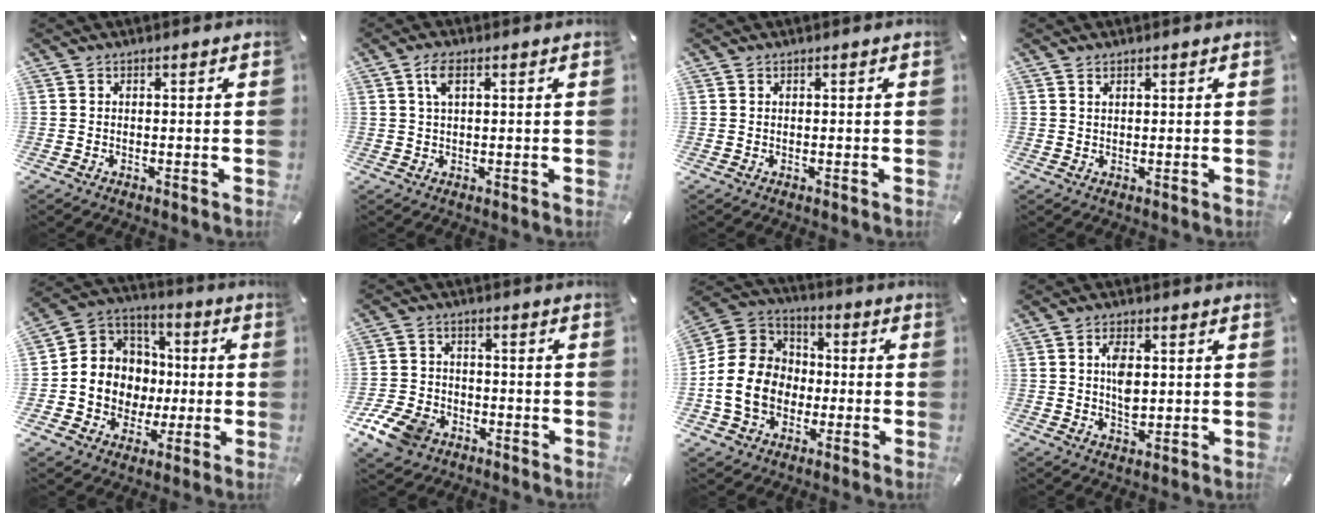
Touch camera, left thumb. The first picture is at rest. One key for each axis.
{"total": 3.9, "fx": 1.5, "fy": 1.5, "fz": 3.2, "tx": -0.069, "ty": 0.007, "tz": 0.024}
{"total": 0.0}
{"total": 1.1, "fx": 0.7, "fy": 0.6, "fz": 0.7, "tx": -0.014, "ty": 0.000, "tz": 0.014}
{"total": 11.5, "fx": -1.6, "fy": 11.4, "fz": 1.2, "tx": -0.022, "ty": -0.007, "tz": -0.018}
{"total": 9.2, "fx": -4.9, "fy": 6.7, "fz": 4.0, "tx": -0.075, "ty": 0.031, "tz": -0.090}
{"total": 14.7, "fx": -3.6, "fy": 12.6, "fz": 6.6, "tx": -0.155, "ty": 0.031, "tz": -0.066}
{"total": 5.8, "fx": 0.8, "fy": 3.3, "fz": 4.7, "tx": -0.088, "ty": 0.000, "tz": 0.008}